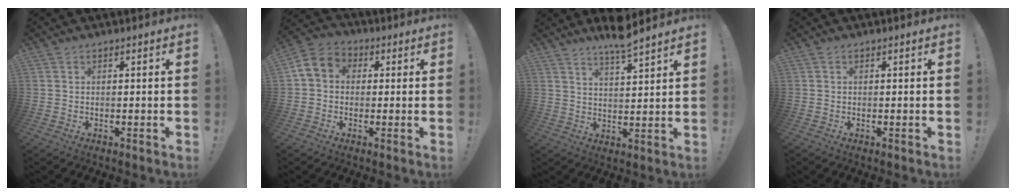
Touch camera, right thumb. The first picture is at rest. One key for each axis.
{"total": 7.1, "fx": 0.2, "fy": 6.0, "fz": 3.7, "tx": -0.069, "ty": 0.018, "tz": 0.012}
{"total": 7.4, "fx": 6.3, "fy": 0.5, "fz": 3.9, "tx": -0.057, "ty": -0.045, "tz": 0.106}
{"total": 0.0}